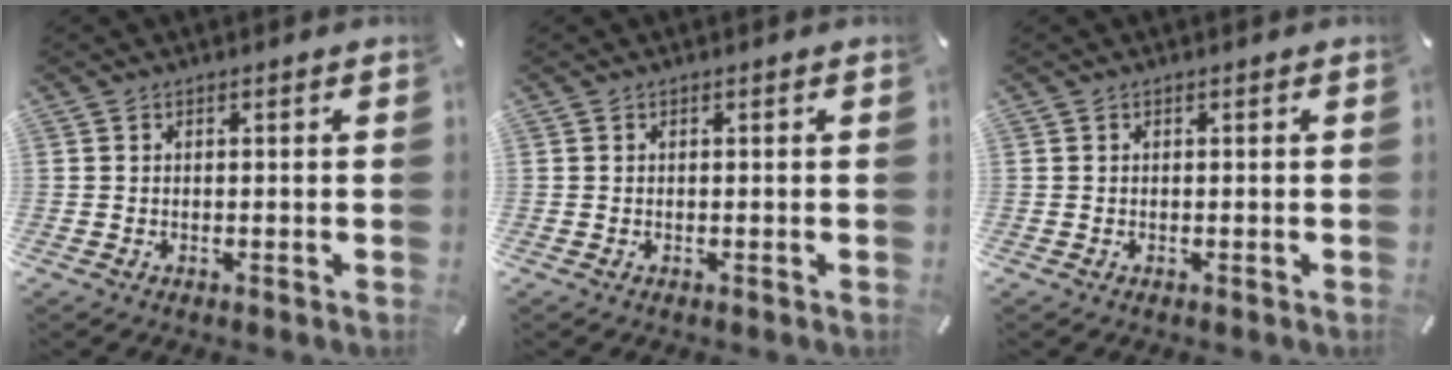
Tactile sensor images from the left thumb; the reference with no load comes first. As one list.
[{"total": 0.0}, {"total": 0.0}]